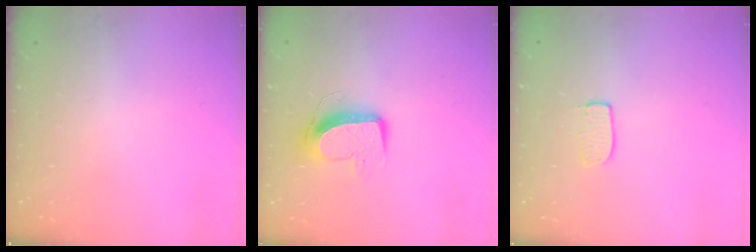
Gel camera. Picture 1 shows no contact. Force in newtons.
{"total": 10.5, "press": 10.5, "slide": 0.4}
{"total": 5.2, "press": 5.2, "slide": 0.3}